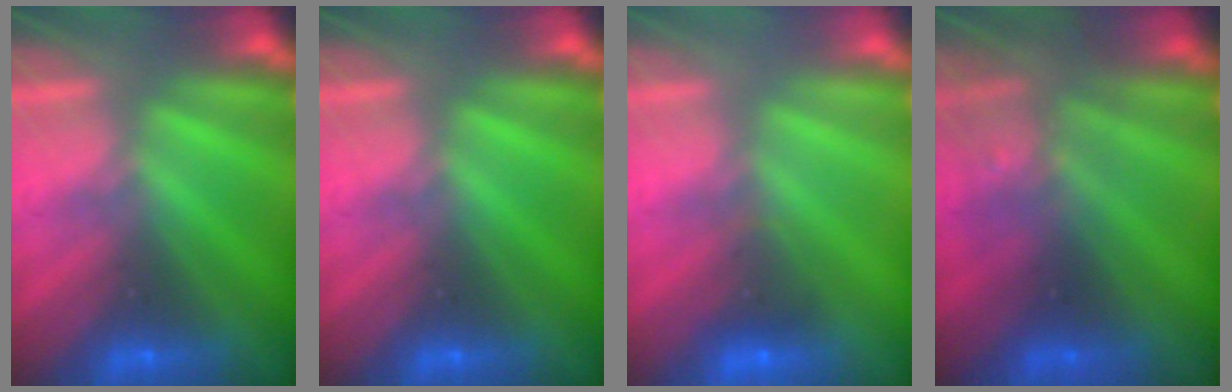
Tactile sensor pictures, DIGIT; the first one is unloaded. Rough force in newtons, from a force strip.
{"total": 0.0}
{"total": 1.8}
{"total": 2.8}